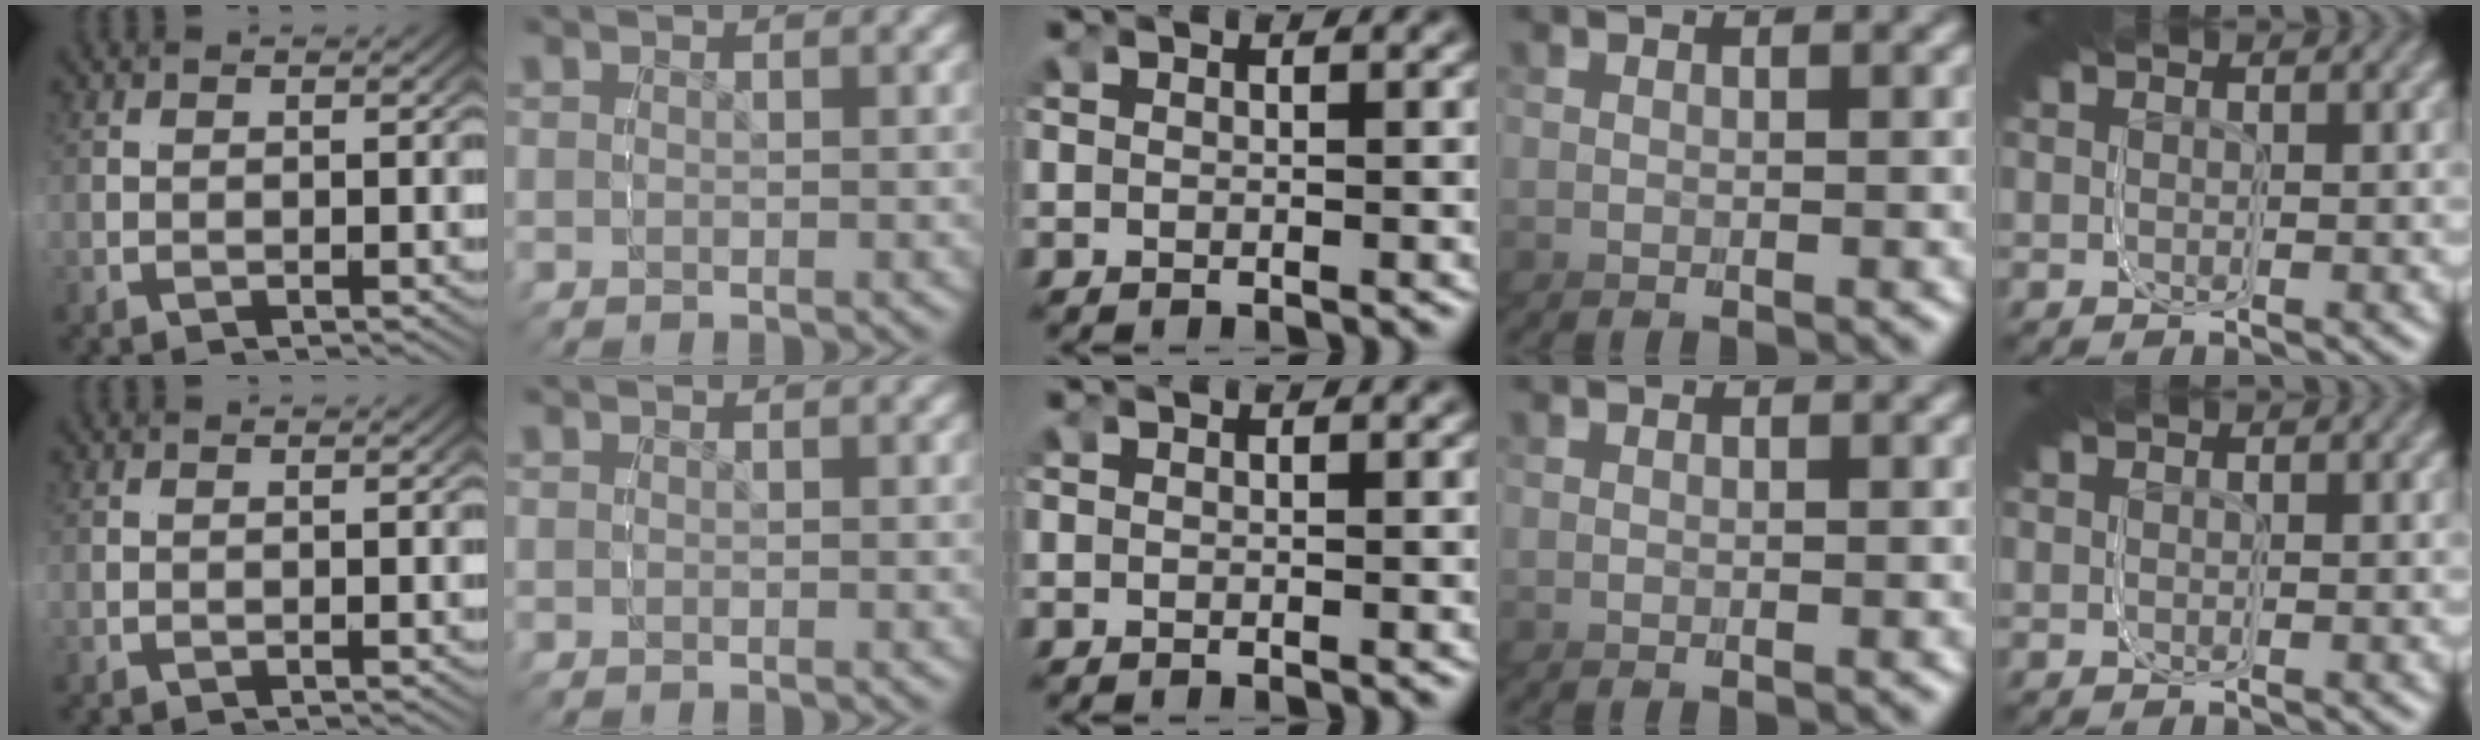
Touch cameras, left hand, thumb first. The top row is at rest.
{}